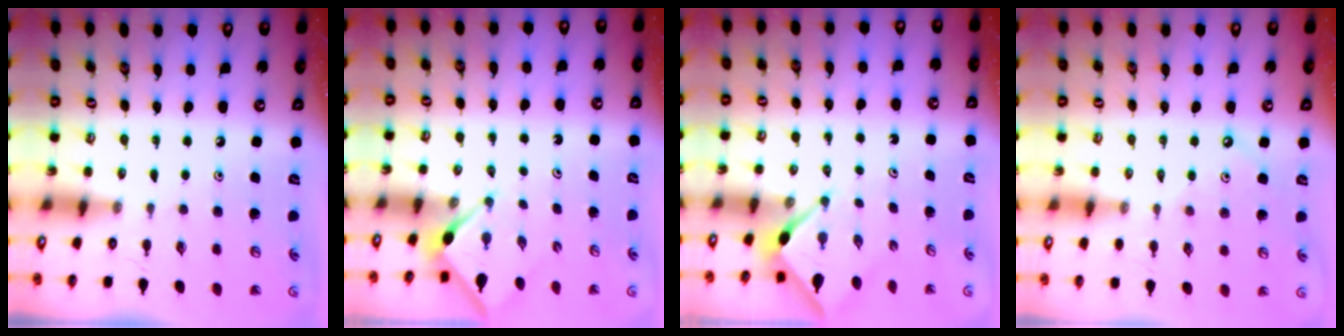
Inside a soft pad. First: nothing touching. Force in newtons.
{"total": 2.9, "press": 2.9, "slide": 0.4}
{"total": 2.2, "press": 2.2, "slide": 0.3}
{"total": 1.1, "press": 1.1, "slide": 0.3}